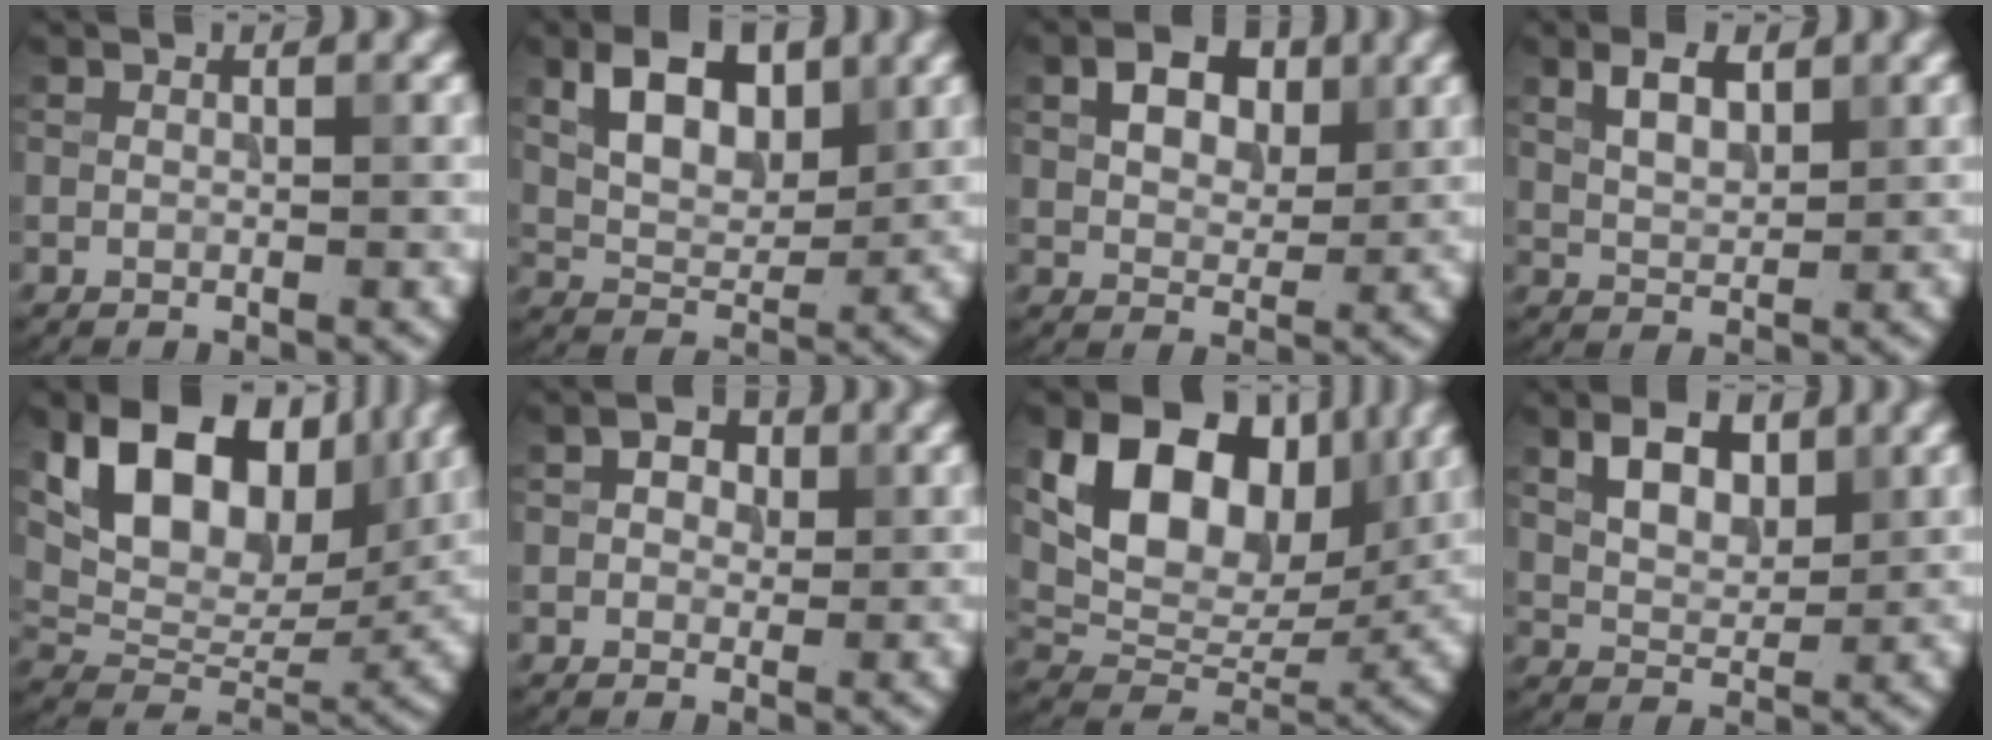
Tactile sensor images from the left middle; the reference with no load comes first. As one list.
[{"total": 6.0, "force": [2.4, 3.5, 4.2], "torque": [-0.076, -0.001, 0.040]}, {"total": 4.6, "force": [1.7, 3.0, 3.0], "torque": [-0.051, 0.005, 0.023]}, {"total": 3.2, "force": [1.7, 1.6, 2.2], "torque": [-0.046, 0.002, 0.034]}, {"total": 11.6, "force": [4.7, 7.2, 7.7], "torque": [-0.136, -0.003, 0.083]}, {"total": 2.2, "force": [0.6, 1.6, 1.3], "torque": [-0.017, 0.003, 0.006]}, {"total": 11.7, "force": [4.4, 7.7, 7.7], "torque": [-0.136, 0.001, 0.078]}, {"total": 4.3, "force": [1.9, 2.5, 3.0], "torque": [-0.056, 0.003, 0.033]}]